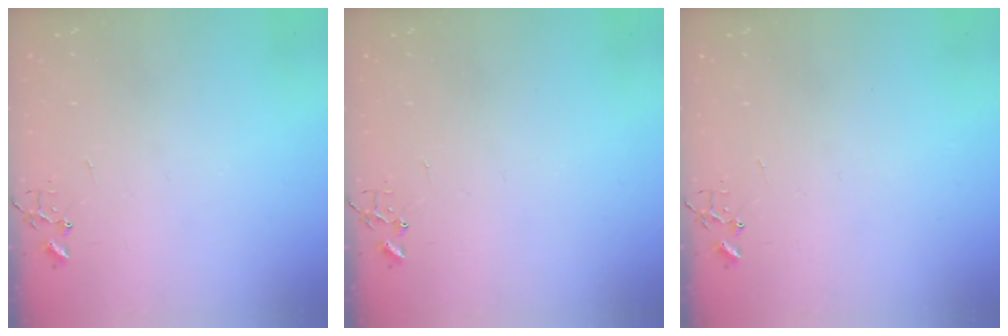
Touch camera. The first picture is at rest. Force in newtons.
{"total": 0.0}
{"total": 0.0}